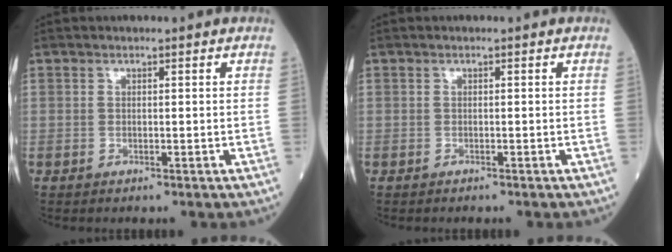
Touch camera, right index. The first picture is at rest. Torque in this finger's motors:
{"motor_torque": [0.13, -0.03, 0.08, 0.01]}